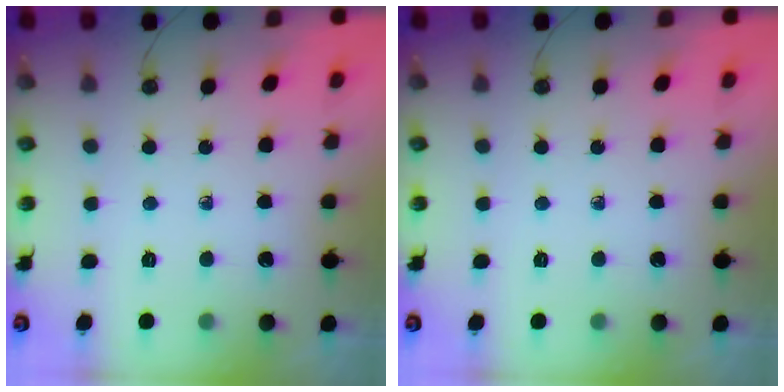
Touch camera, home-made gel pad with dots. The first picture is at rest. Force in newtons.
{"total": 0.0}